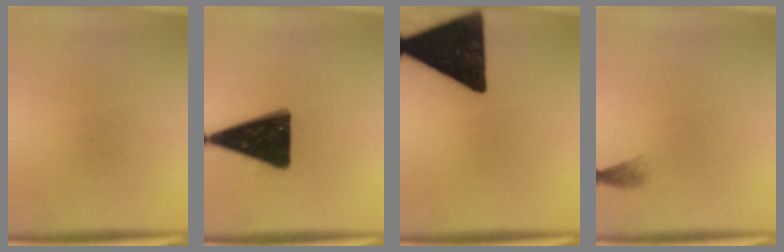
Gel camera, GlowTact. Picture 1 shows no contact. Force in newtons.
{"total": 17.6}
{"total": 19.4}
{"total": 1.0}